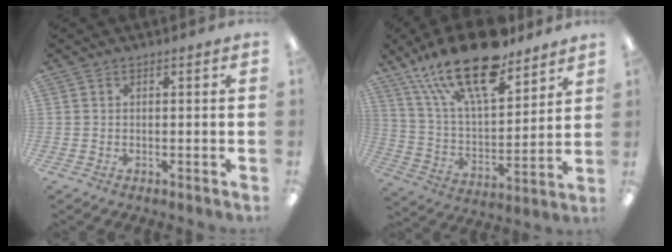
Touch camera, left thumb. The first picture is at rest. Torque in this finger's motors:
{"motor_torque": [0.56, 0.44, 1.58, -1.19, 0.15]}